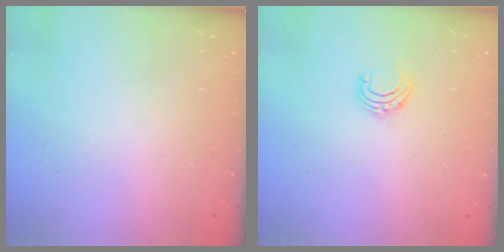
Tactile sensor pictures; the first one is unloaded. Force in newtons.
{"total": 5.0, "press": 5.0, "slide": 0.5}